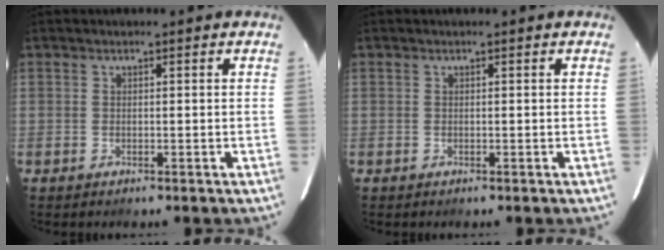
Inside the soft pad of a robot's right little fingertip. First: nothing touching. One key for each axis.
{"total": 0.0}